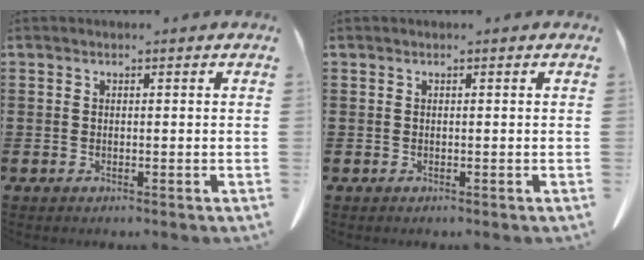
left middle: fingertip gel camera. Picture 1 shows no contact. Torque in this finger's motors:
{"motor_torque": [0.00, 0.00, 0.00, 0.00]}